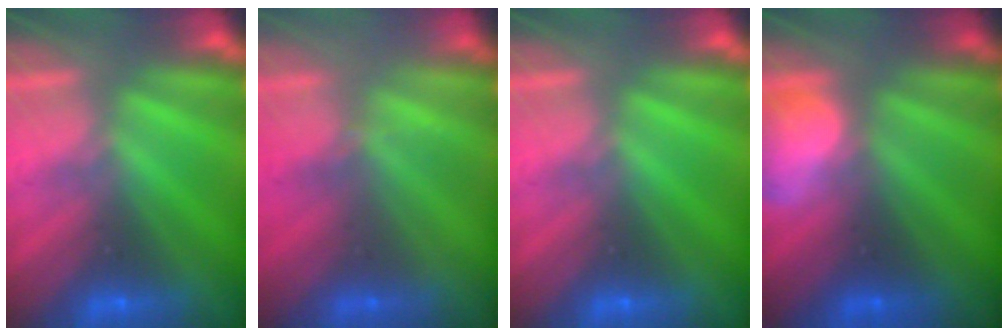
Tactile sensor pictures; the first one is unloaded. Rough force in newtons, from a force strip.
{"total": 2.3}
{"total": 0.0}
{"total": 2.8}